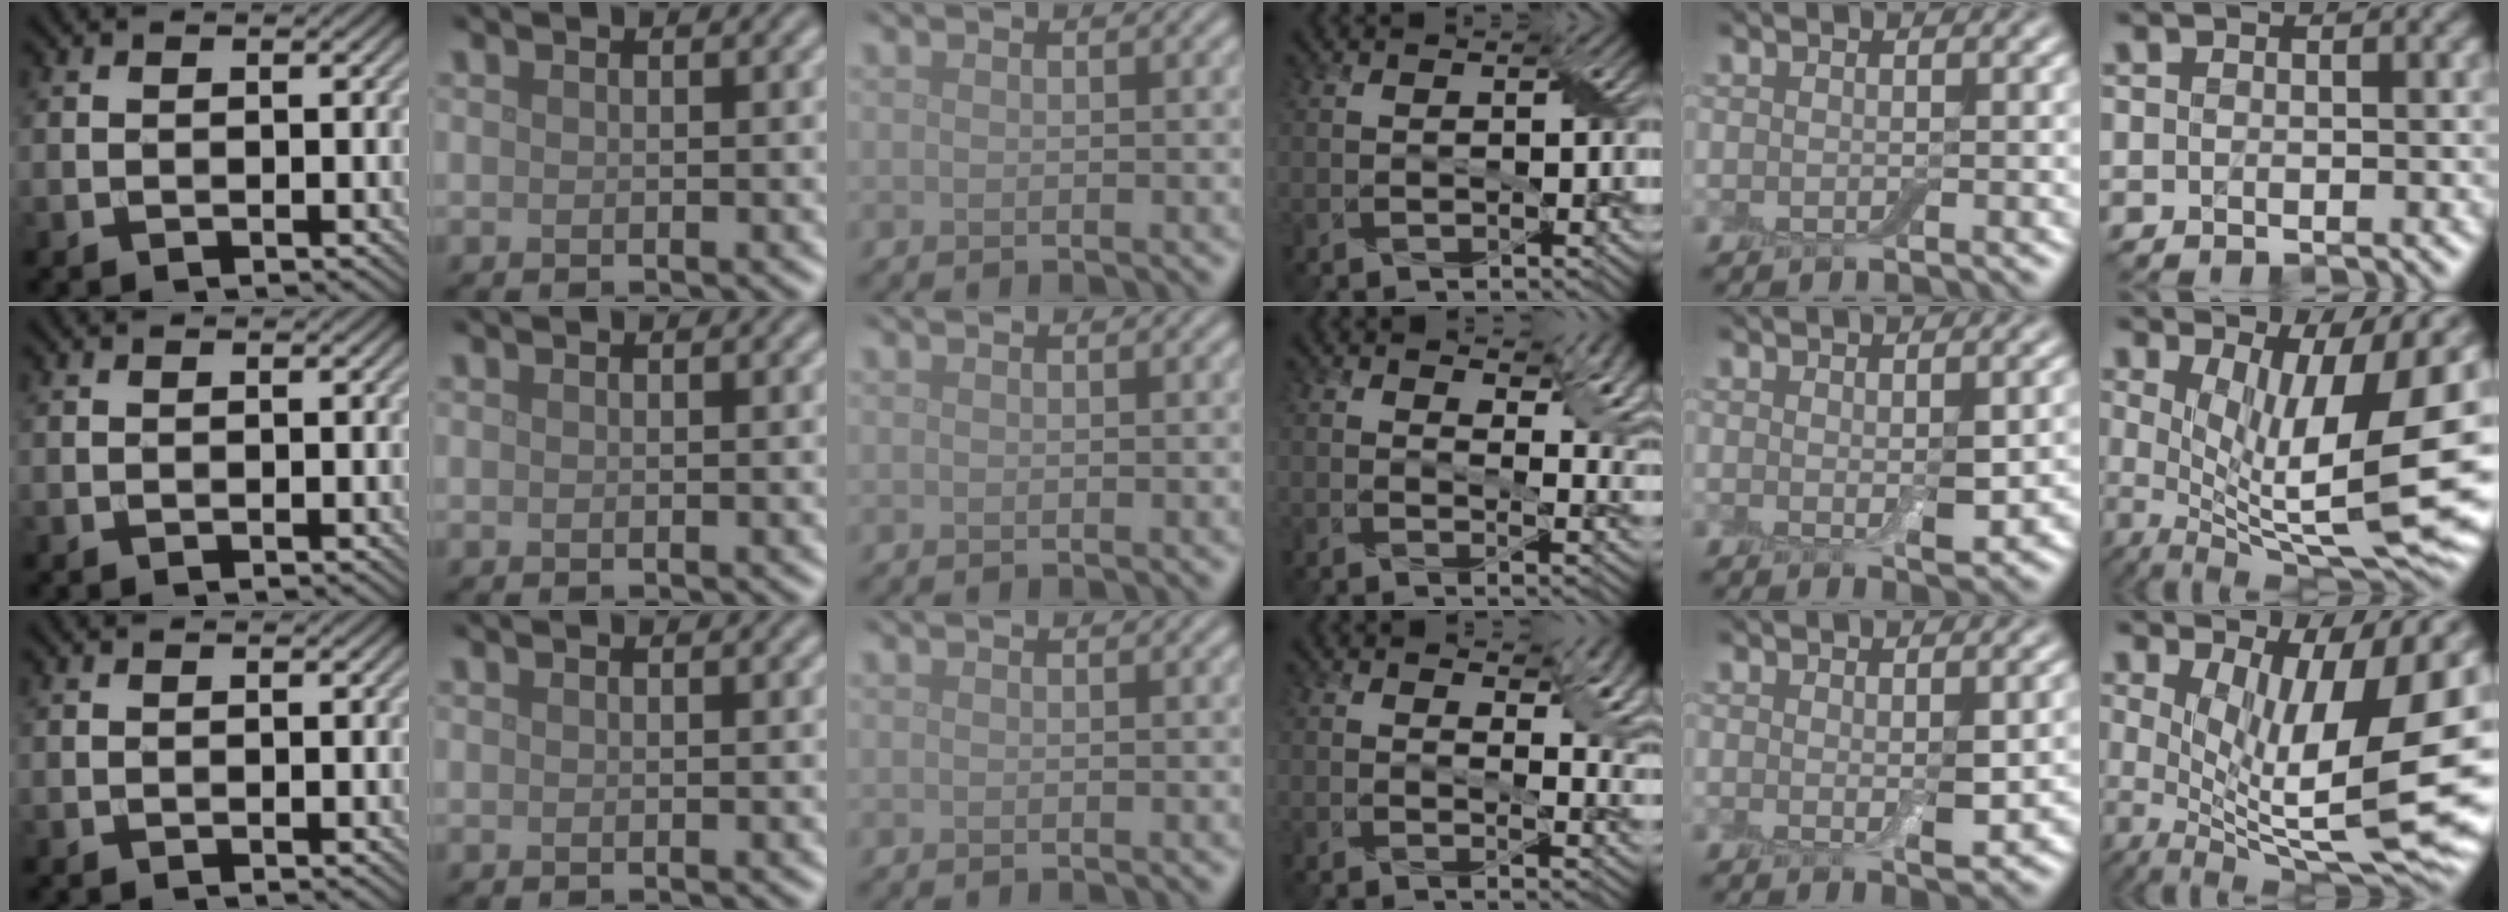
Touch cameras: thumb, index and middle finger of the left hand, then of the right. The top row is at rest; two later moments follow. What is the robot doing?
{"motion": "peel", "object": "aluminum foil"}